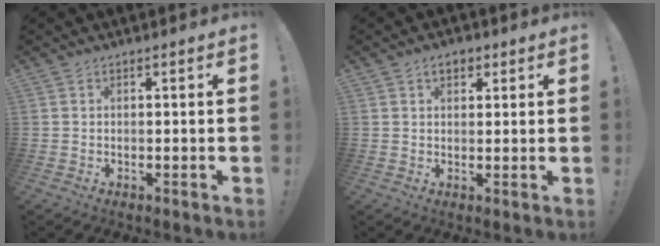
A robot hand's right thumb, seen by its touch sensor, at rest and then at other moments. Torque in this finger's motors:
{"motor_torque": [0.04, 1.09, 0.45, -0.19, 0.00]}